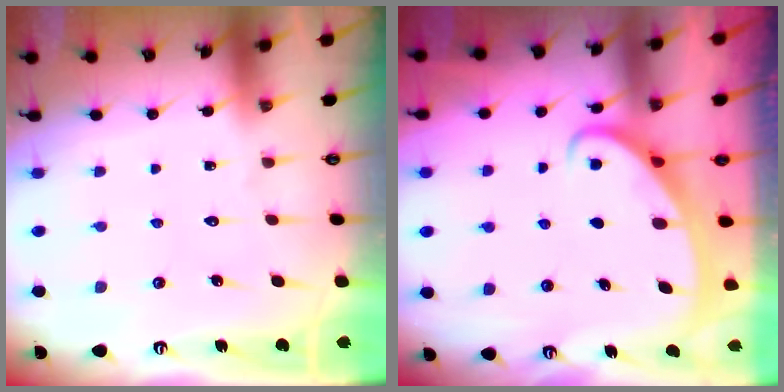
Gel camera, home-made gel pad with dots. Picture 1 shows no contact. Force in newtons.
{"total": 2.4, "press": 2.4, "slide": 0.4}